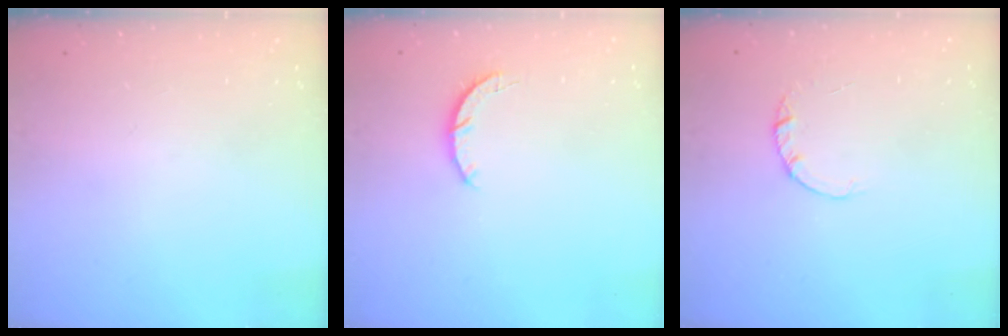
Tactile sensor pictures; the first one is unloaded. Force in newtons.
{"total": 3.2, "press": 3.2, "slide": 0.4}
{"total": 1.4, "press": 1.4, "slide": 0.2}